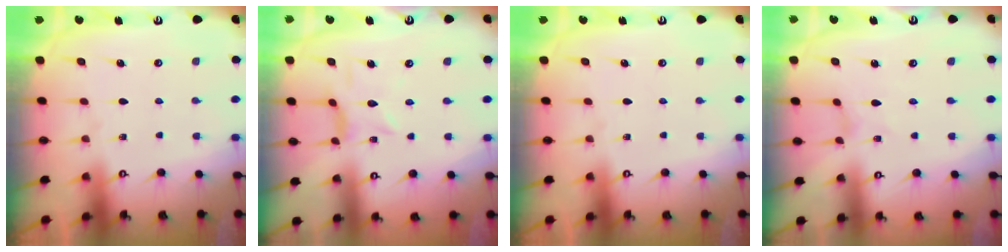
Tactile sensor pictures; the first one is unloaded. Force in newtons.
{"total": 1.9, "press": 1.9, "slide": 0.2}
{"total": 0.0}
{"total": 0.0}